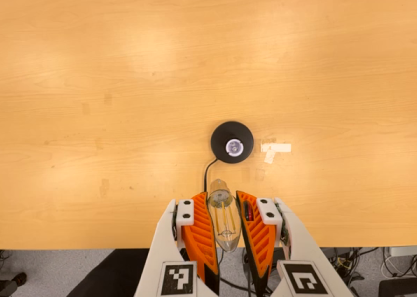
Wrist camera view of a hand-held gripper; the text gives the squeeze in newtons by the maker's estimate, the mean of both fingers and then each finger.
{"total": 21.6, "left": 22.8, "right": 20.5}